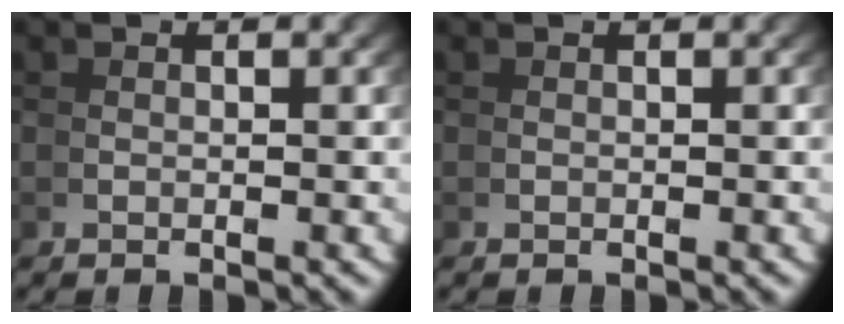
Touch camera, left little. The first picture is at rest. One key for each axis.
{"total": 0.0}